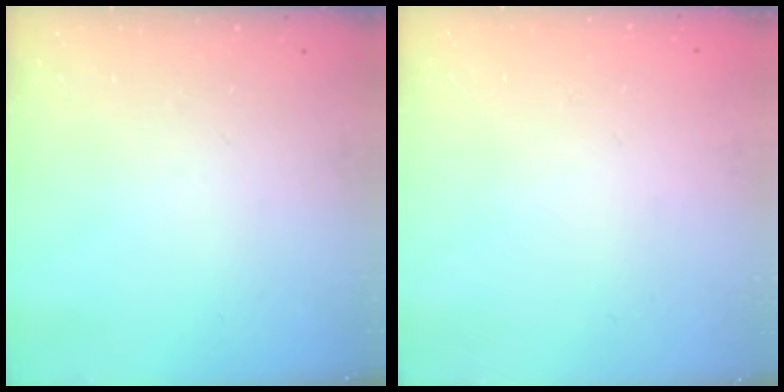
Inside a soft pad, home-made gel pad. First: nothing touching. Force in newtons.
{"total": 1.6, "press": 1.6, "slide": 0.2}